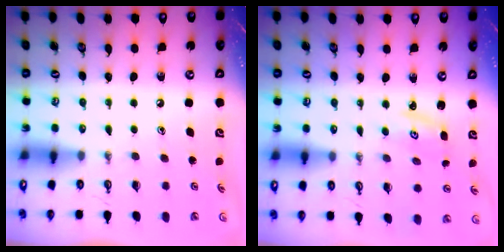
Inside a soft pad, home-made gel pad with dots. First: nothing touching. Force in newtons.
{"total": 2.7, "press": 2.7, "slide": 0.4}